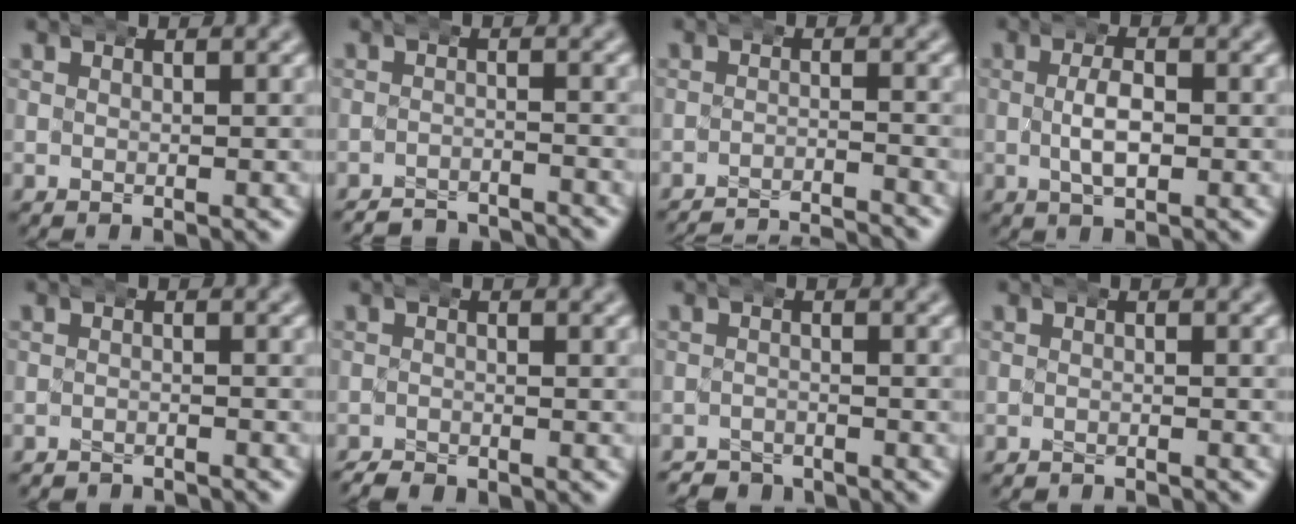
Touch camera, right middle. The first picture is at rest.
{"total": 5.4, "force": [-5.3, 1.0, 0.4], "torque": [-0.005, -0.015, -0.087]}
{"total": 10.2, "force": [-10.0, 1.7, 1.2], "torque": [0.003, -0.018, -0.159]}
{"total": 3.3, "force": [-0.6, 1.7, 2.8], "torque": [-0.052, 0.004, -0.011]}
{"total": 2.7, "force": [-2.7, 0.3, -0.1], "torque": [-0.004, -0.006, -0.044]}
{"total": 2.2, "force": [-2.0, 0.9, 0.4], "torque": [-0.016, -0.009, -0.034]}
{"total": 2.8, "force": [-2.6, 0.9, -0.2], "torque": [-0.001, -0.010, -0.044]}
{"total": 2.0, "force": [-2.0, 0.2, 0.0], "torque": [-0.008, -0.004, -0.033]}